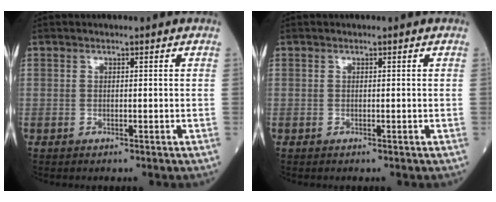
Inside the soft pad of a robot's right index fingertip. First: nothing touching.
{"total": 0.0}